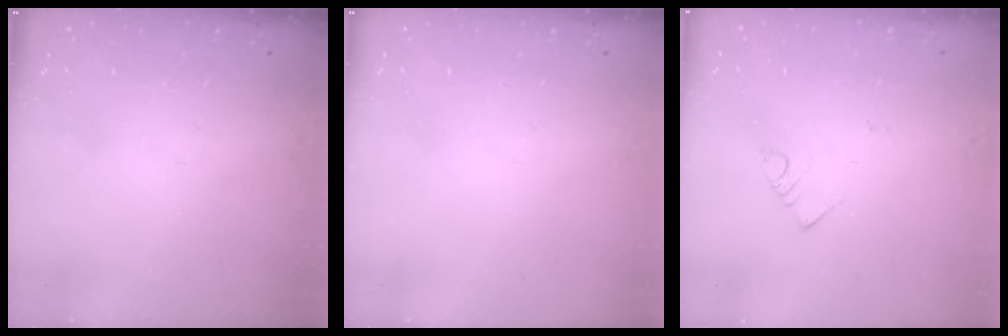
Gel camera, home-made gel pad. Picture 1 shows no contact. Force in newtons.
{"total": 0.0}
{"total": 2.7, "press": 2.6, "slide": 0.5}